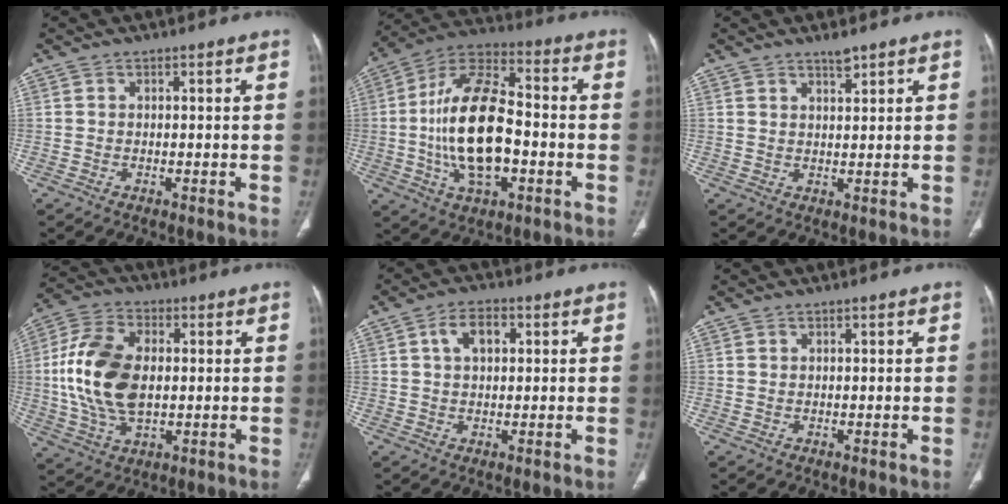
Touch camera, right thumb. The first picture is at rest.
{"total": 19.4, "force": [-2.7, 9.8, 16.5], "torque": [-0.297, 0.030, -0.049]}
{"total": 2.3, "force": [2.0, 0.4, 1.1], "torque": [-0.011, -0.013, 0.036]}
{"total": 15.7, "force": [0.6, 9.4, 12.6], "torque": [-0.250, 0.010, 0.012]}
{"total": 5.3, "force": [1.6, 3.3, 3.9], "torque": [-0.057, 0.011, 0.025]}
{"total": 0.0}